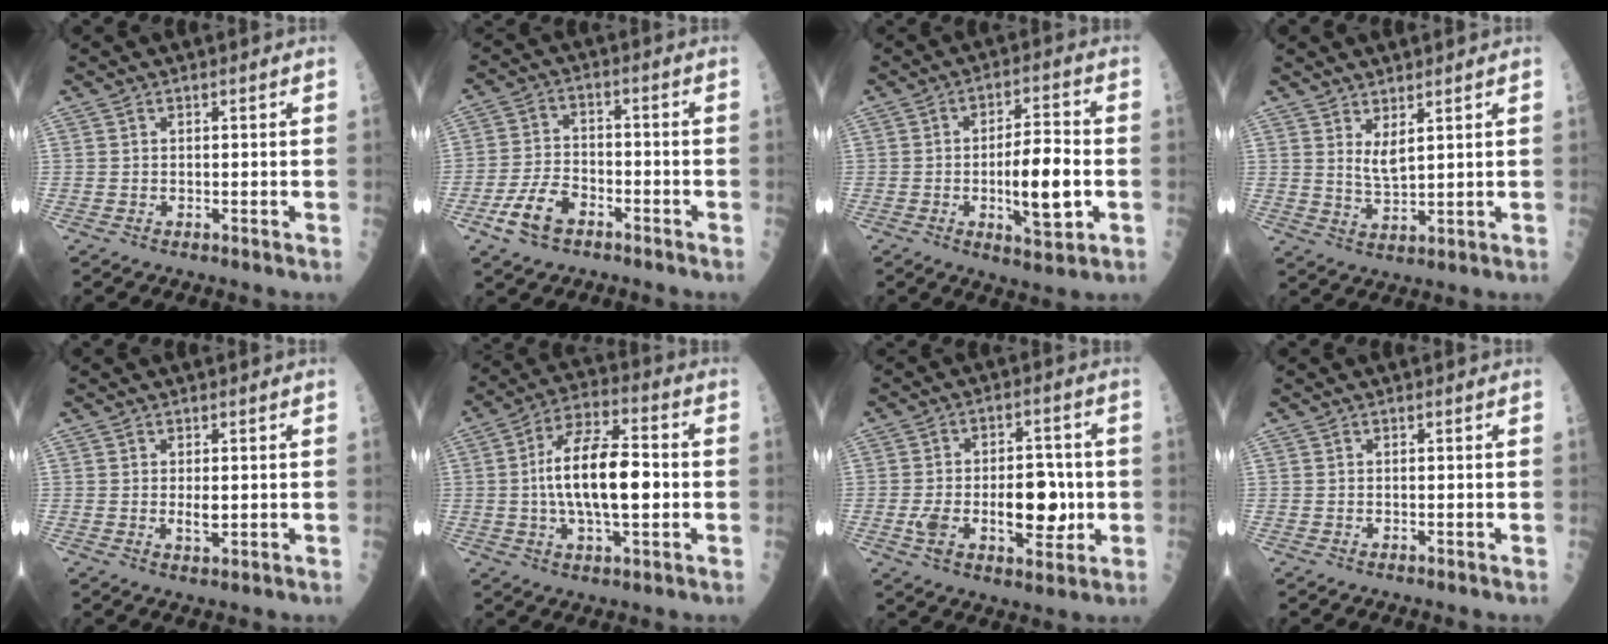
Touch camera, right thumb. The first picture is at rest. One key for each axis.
{"total": 7.8, "fx": -4.3, "fy": 4.4, "fz": 4.9, "tx": -0.095, "ty": 0.026, "tz": -0.079}
{"total": 11.5, "fx": -1.9, "fy": 3.9, "fz": 10.6, "tx": -0.155, "ty": 0.013, "tz": -0.027}
{"total": 3.7, "fx": 2.0, "fy": 1.0, "fz": 3.0, "tx": -0.056, "ty": -0.025, "tz": 0.044}
{"total": 2.4, "fx": 0.1, "fy": 1.0, "fz": 2.2, "tx": -0.035, "ty": -0.005, "tz": 0.003}
{"total": 16.0, "fx": -0.4, "fy": 6.4, "fz": 14.6, "tx": -0.257, "ty": 0.021, "tz": -0.011}
{"total": 14.2, "fx": -1.7, "fy": 7.6, "fz": 11.9, "tx": -0.166, "ty": 0.017, "tz": -0.018}
{"total": 0.0}